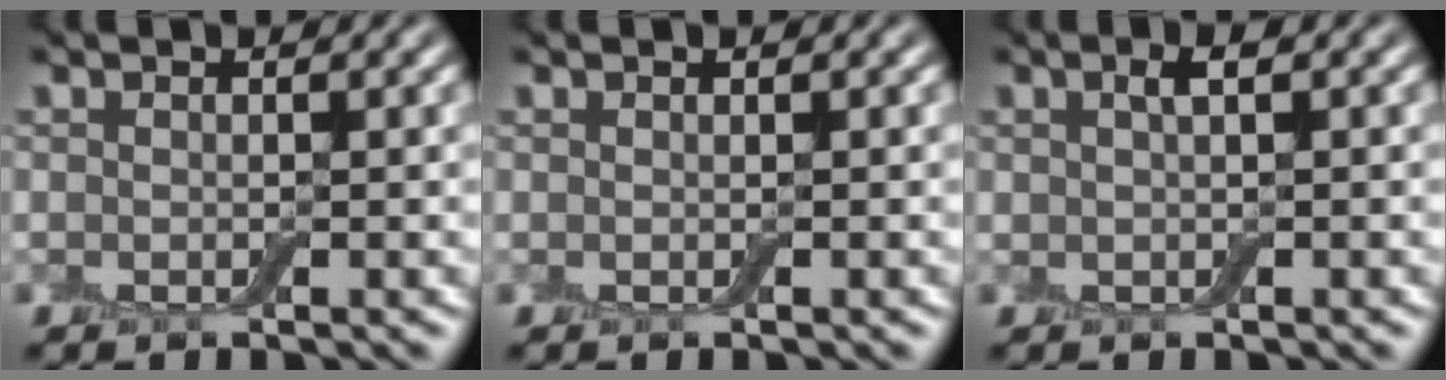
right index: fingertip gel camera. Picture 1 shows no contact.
{"total": 0.0}
{"total": 1.2, "force": [0.5, 0.3, 1.1], "torque": [-0.020, 0.006, 0.008]}